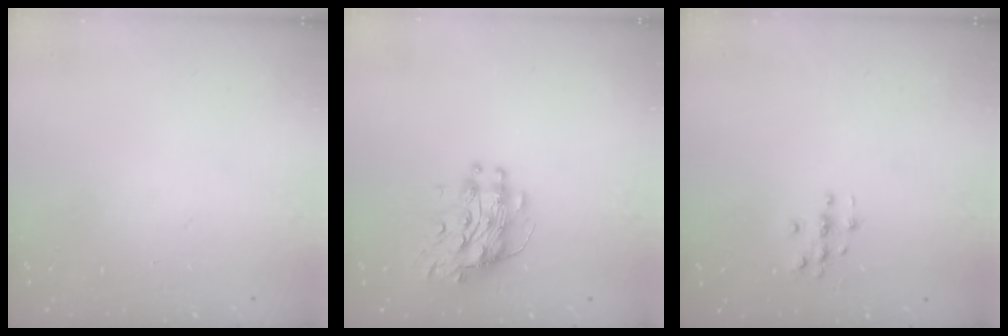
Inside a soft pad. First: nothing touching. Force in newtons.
{"total": 9.9, "press": 9.9, "slide": 0.9}
{"total": 3.2, "press": 3.2, "slide": 0.2}